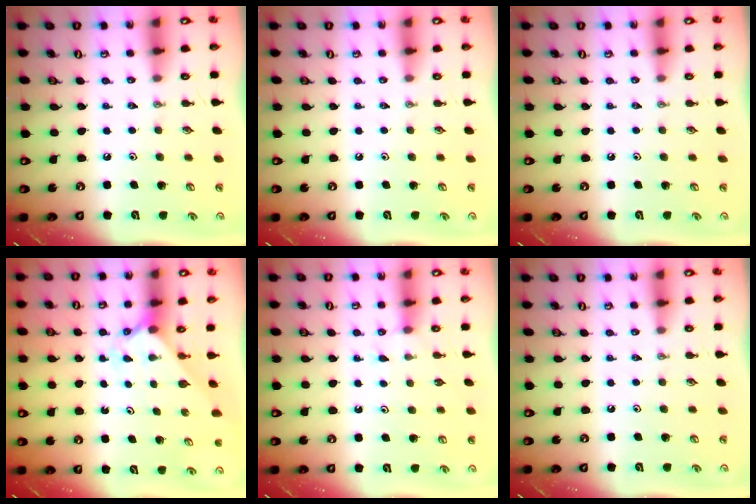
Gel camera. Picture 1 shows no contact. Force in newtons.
{"total": 0.0}
{"total": 0.0}
{"total": 2.0, "press": 2.0, "slide": 0.2}
{"total": 3.2, "press": 3.2, "slide": 0.3}
{"total": 0.0}